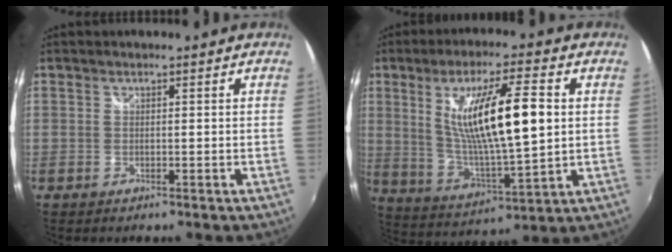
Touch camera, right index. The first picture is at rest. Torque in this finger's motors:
{"motor_torque": [1.35, 0.79, 1.05, 0.21]}